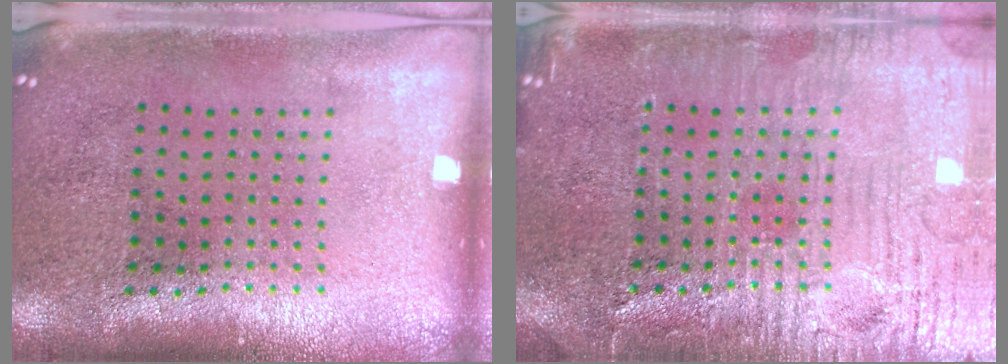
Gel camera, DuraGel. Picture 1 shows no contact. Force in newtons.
{"total": 5.3, "press": 5.3, "slide": 0.7}